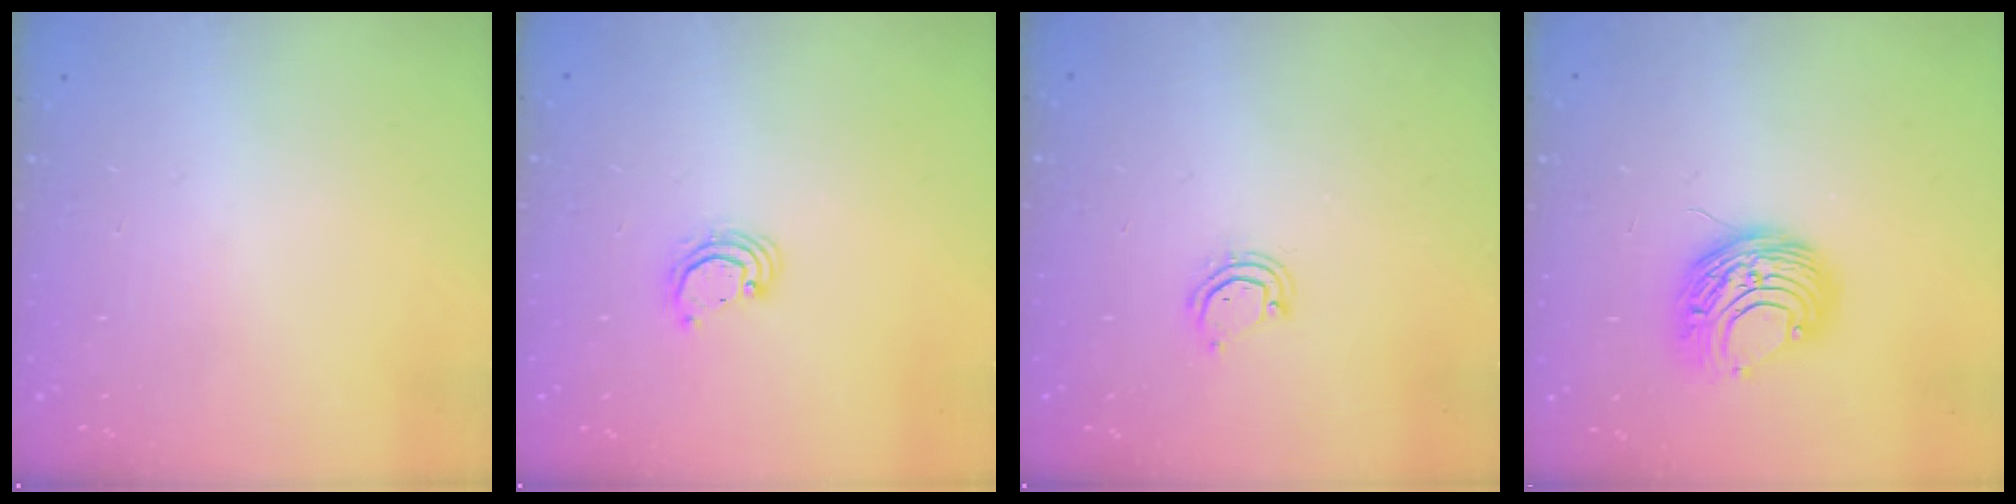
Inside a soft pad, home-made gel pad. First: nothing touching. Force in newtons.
{"total": 3.1, "press": 3.1, "slide": 0.1}
{"total": 3.4, "press": 3.4, "slide": 0.2}
{"total": 9.0, "press": 9.0, "slide": 0.5}